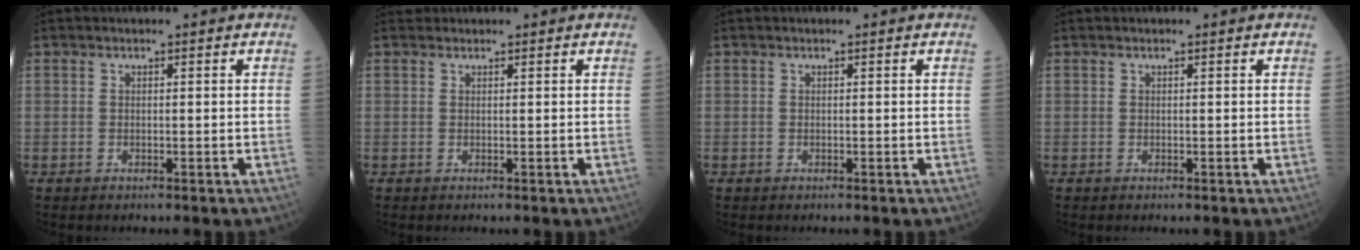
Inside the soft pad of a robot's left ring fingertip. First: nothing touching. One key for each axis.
{"total": 0.5, "fx": 0.4, "fy": 0.2, "fz": -0.1, "tx": -0.005, "ty": 0.010, "tz": 0.010}
{"total": 0.0}
{"total": 0.0}